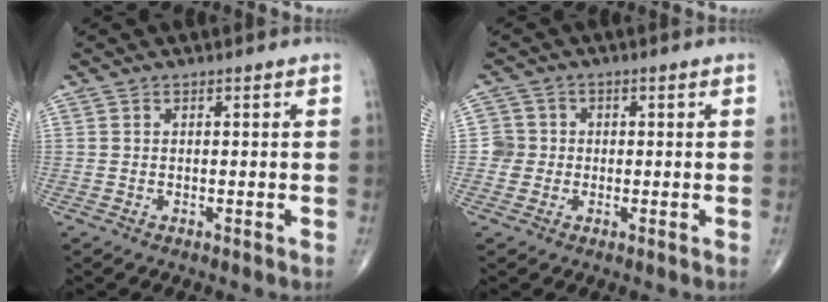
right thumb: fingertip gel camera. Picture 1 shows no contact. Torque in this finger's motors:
{"motor_torque": [-0.02, 0.17, 0.15, 0.03, 0.00]}